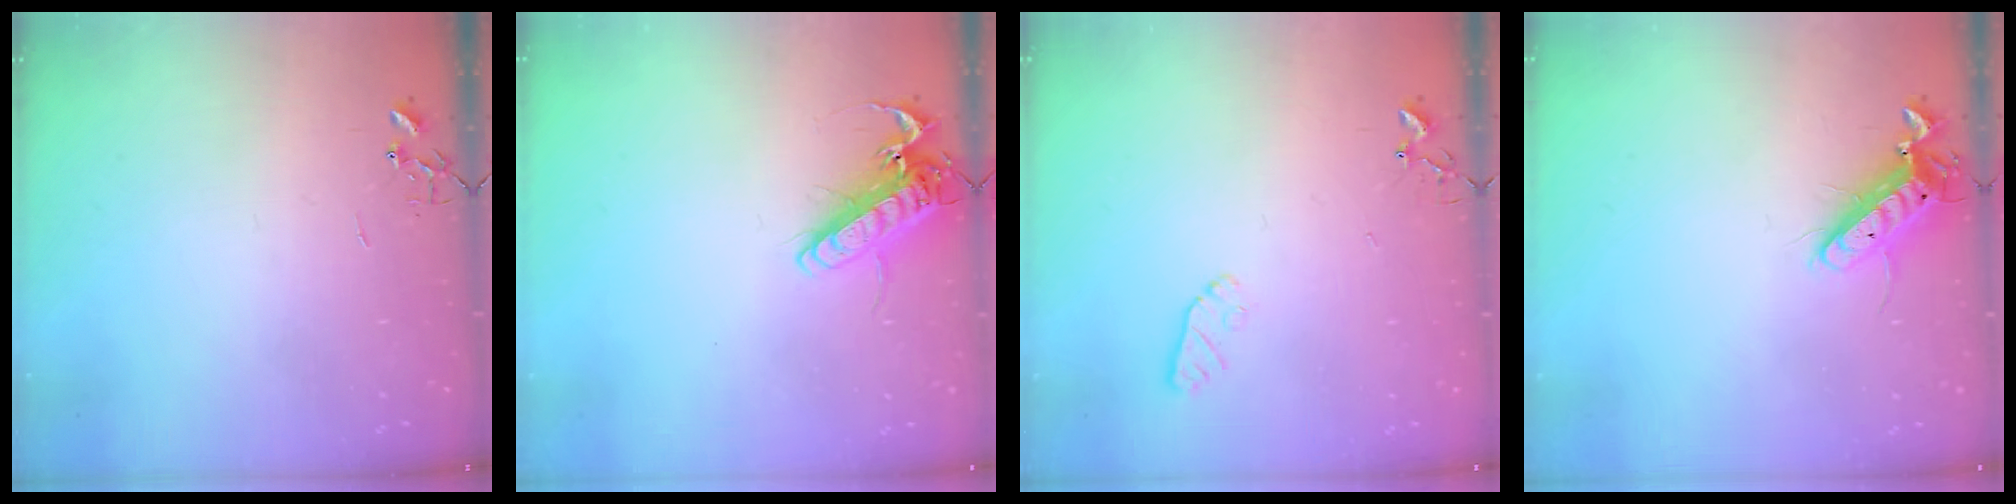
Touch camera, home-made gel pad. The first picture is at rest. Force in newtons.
{"total": 15.2, "press": 15.0, "slide": 2.4}
{"total": 5.6, "press": 5.5, "slide": 1.0}
{"total": 11.9, "press": 11.7, "slide": 2.2}